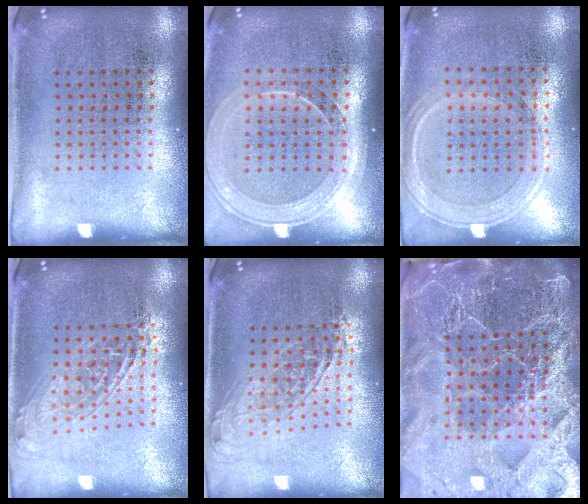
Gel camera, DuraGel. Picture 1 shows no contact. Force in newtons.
{"total": 1.8, "press": 1.6, "slide": 0.8}
{"total": 0.7, "press": 0.7, "slide": 0.2}
{"total": 1.7, "press": 1.4, "slide": 1.0}
{"total": 1.5, "press": 1.2, "slide": 0.9}
{"total": 6.2, "press": 5.4, "slide": 3.1}